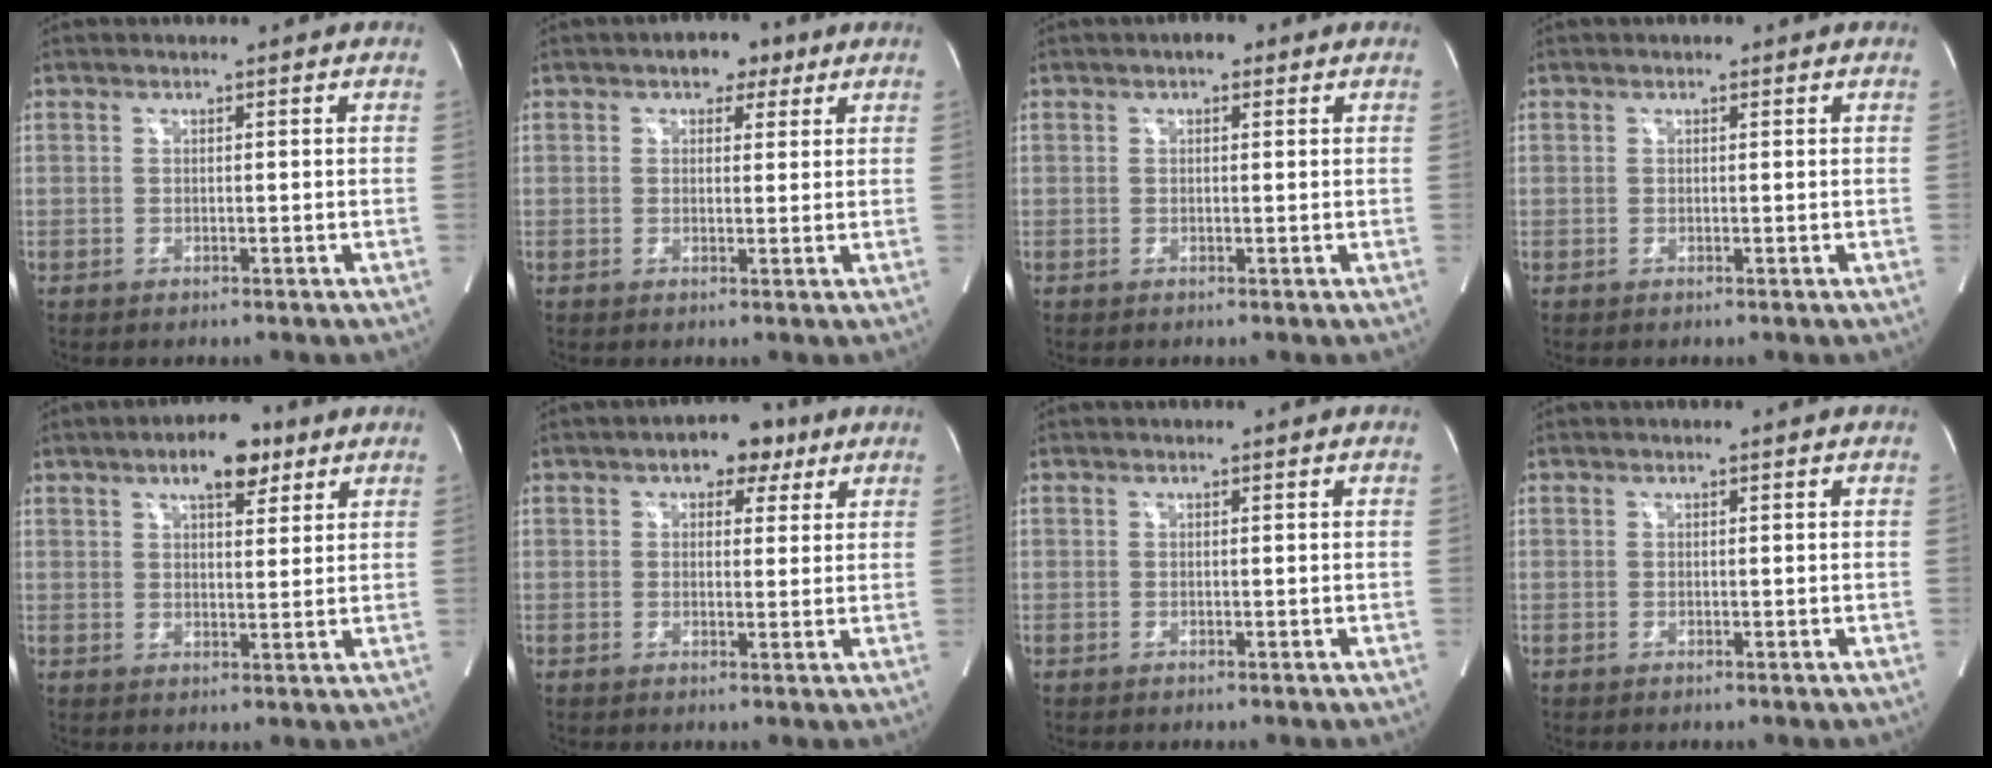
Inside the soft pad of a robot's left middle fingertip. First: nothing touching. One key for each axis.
{"total": 4.1, "fx": 2.3, "fy": 2.5, "fz": 2.3, "tx": -0.025, "ty": 0.016, "tz": 0.030}
{"total": 1.9, "fx": 1.1, "fy": 0.9, "fz": 1.3, "tx": -0.020, "ty": 0.010, "tz": 0.014}
{"total": 0.6, "fx": 0.3, "fy": 0.4, "fz": 0.3, "tx": -0.007, "ty": 0.003, "tz": 0.003}
{"total": 7.4, "fx": 4.5, "fy": 2.7, "fz": 5.2, "tx": -0.082, "ty": 0.013, "tz": 0.068}
{"total": 5.5, "fx": 2.9, "fy": 3.2, "fz": 3.3, "tx": -0.037, "ty": 0.021, "tz": 0.037}
{"total": 0.0}
{"total": 0.0}